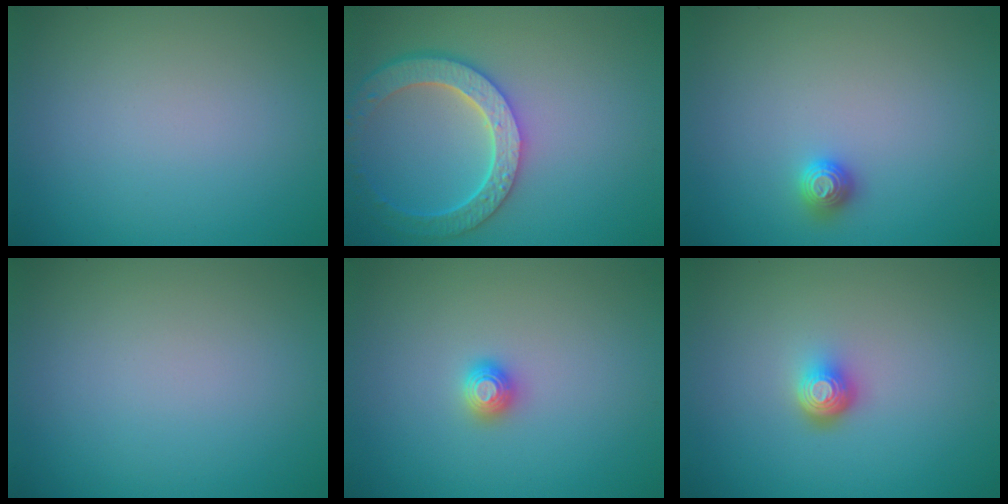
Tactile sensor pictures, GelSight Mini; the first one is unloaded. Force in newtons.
{"total": 6.0, "press": 4.8, "slide": 3.6}
{"total": 1.1, "press": 1.1, "slide": 0.2}
{"total": 0.0}
{"total": 1.1, "press": 1.1, "slide": 0.0}
{"total": 2.3, "press": 1.4, "slide": 1.8}